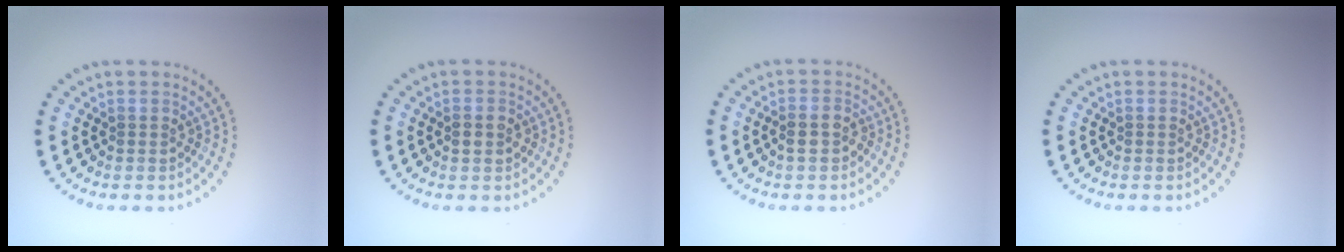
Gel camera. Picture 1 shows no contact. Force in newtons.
{"total": 1.8, "press": 1.8, "slide": 0.1}
{"total": 1.4, "press": 1.4, "slide": 0.4}
{"total": 0.0}